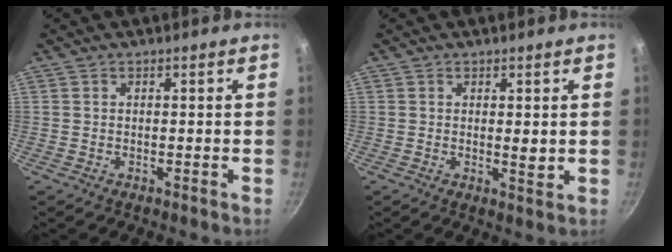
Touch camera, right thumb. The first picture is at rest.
{"total": 2.4, "force": [0.4, 0.7, 2.2], "torque": [-0.037, -0.009, 0.006]}